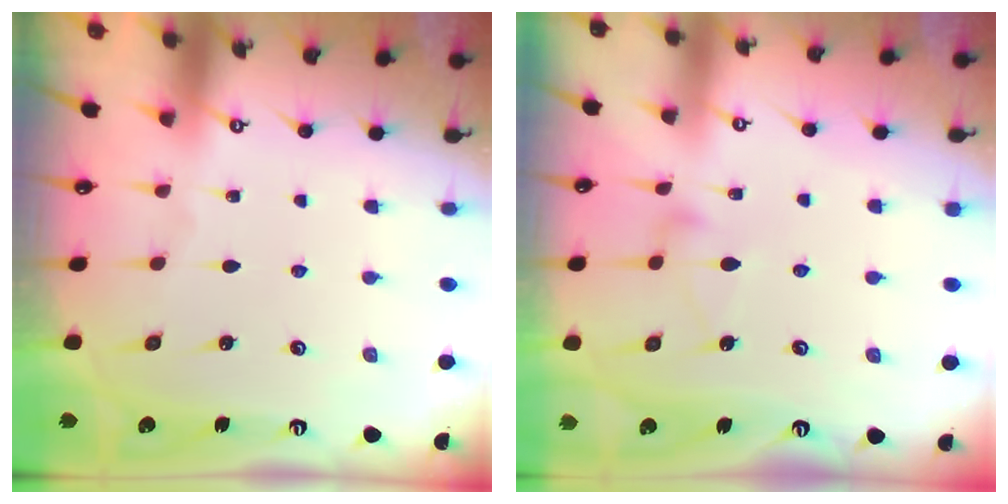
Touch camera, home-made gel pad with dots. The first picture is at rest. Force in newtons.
{"total": 6.3, "press": 6.3, "slide": 0.3}